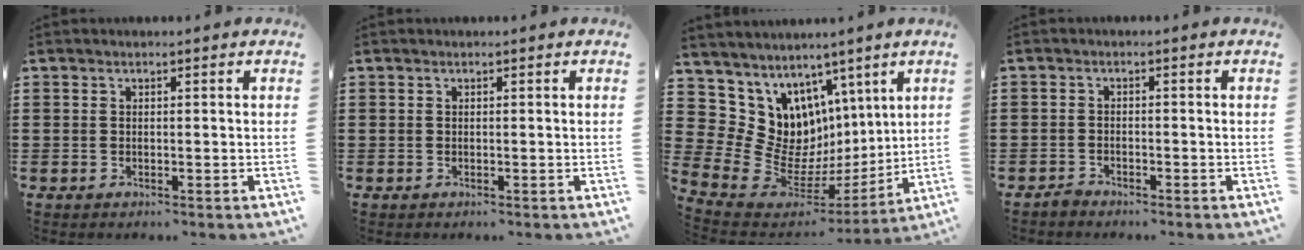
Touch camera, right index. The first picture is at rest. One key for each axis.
{"total": 0.0}
{"total": 10.3, "fx": 2.9, "fy": 9.7, "fz": 1.8, "tx": -0.085, "ty": -0.063, "tz": 0.066}
{"total": 1.3, "fx": -1.2, "fy": 0.4, "fz": 0.1, "tx": -0.005, "ty": 0.002, "tz": -0.026}